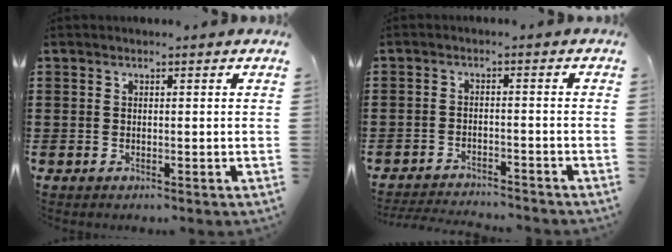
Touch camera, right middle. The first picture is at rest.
{"total": 2.5, "force": [-2.5, 0.1, 0.3], "torque": [-0.008, 0.001, -0.052]}